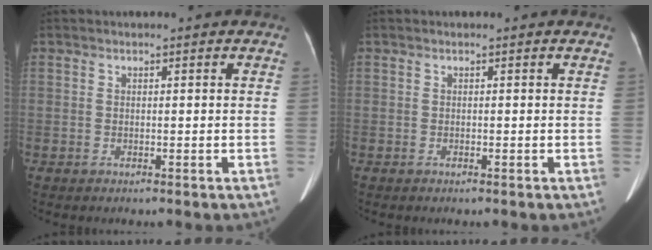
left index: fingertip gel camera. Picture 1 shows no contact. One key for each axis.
{"total": 0.0}